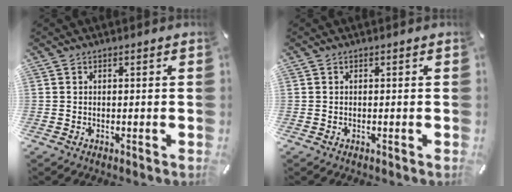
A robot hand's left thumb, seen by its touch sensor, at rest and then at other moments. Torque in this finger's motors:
{"motor_torque": [0.00, 0.00, 0.00, 0.00, 0.00]}